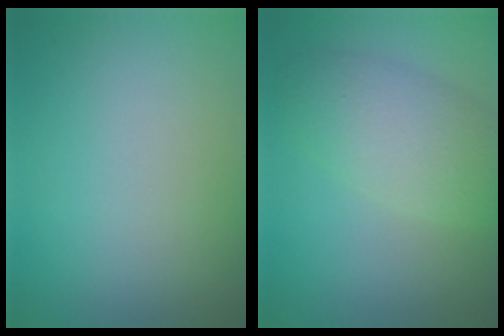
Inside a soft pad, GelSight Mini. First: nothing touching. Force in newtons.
{"total": 3.7, "press": 3.7, "slide": 0.3}